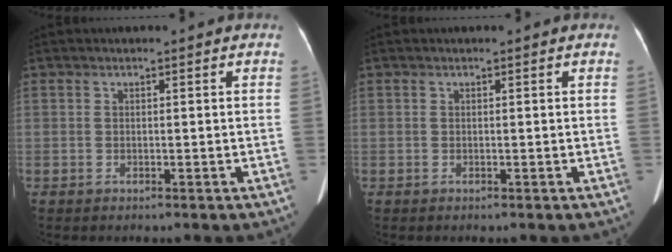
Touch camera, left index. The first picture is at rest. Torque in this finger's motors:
{"motor_torque": [0.01, 0.03, 0.00, 0.00]}